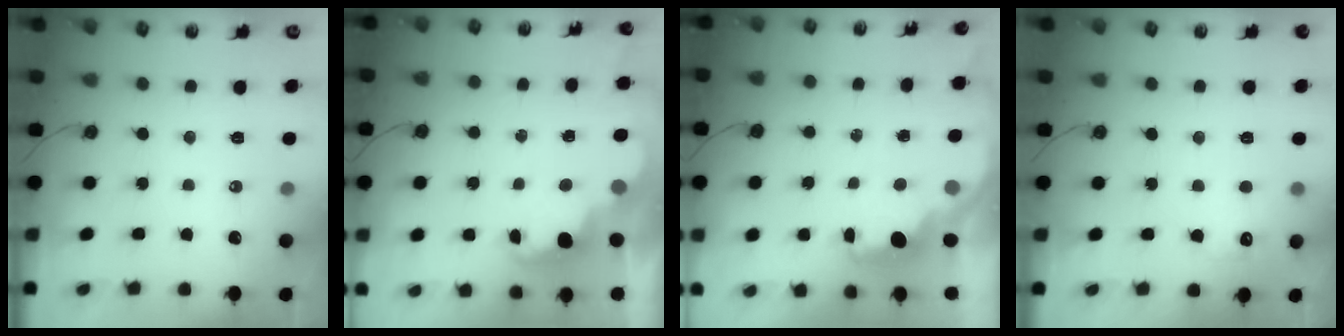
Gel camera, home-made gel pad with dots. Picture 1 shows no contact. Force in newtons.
{"total": 2.4, "press": 2.3, "slide": 0.5}
{"total": 2.8, "press": 2.6, "slide": 0.9}
{"total": 5.8, "press": 5.7, "slide": 1.3}